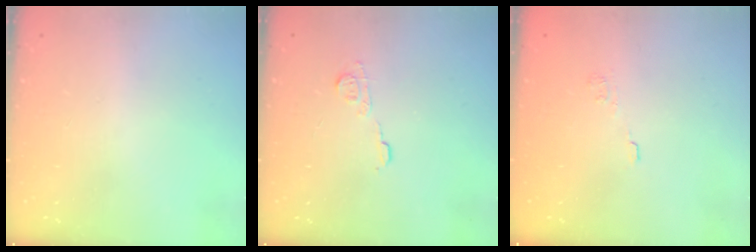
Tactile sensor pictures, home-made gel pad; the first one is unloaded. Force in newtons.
{"total": 7.3, "press": 7.3, "slide": 0.5}
{"total": 6.5, "press": 6.4, "slide": 1.1}